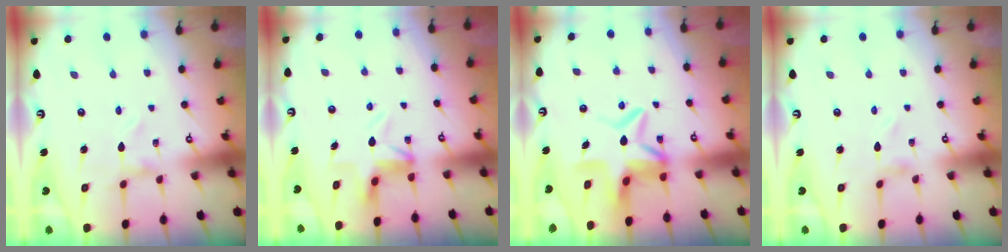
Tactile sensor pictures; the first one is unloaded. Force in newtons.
{"total": 4.9, "press": 4.6, "slide": 1.7}
{"total": 8.1, "press": 7.8, "slide": 2.2}
{"total": 1.1, "press": 1.1, "slide": 0.2}